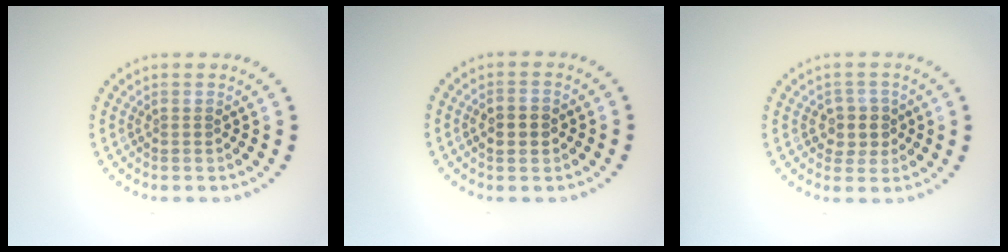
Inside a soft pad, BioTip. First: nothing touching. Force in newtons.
{"total": 2.7, "press": 2.7, "slide": 0.2}
{"total": 2.3, "press": 2.1, "slide": 1.0}